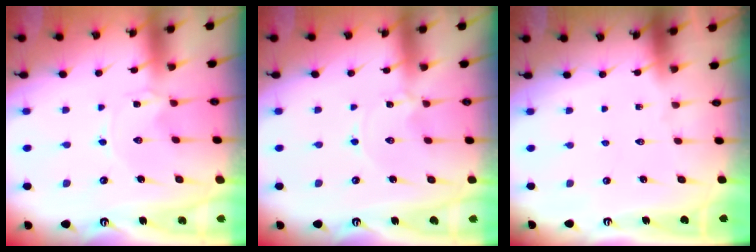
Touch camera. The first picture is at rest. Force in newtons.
{"total": 0.0}
{"total": 0.0}